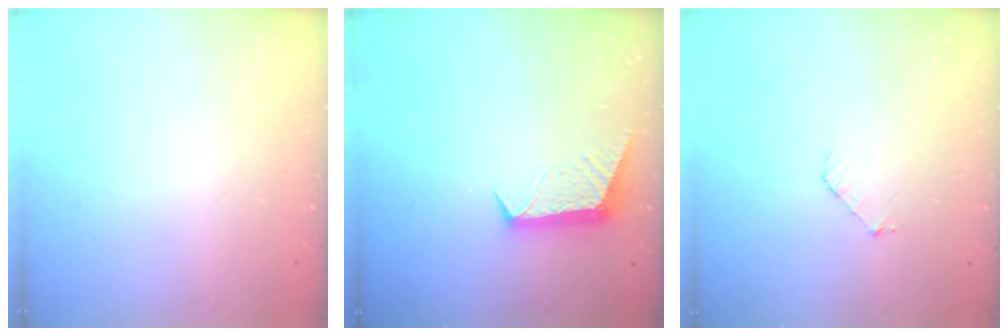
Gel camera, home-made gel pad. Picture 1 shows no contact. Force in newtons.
{"total": 8.9, "press": 8.9, "slide": 0.8}
{"total": 4.5, "press": 4.5, "slide": 0.3}